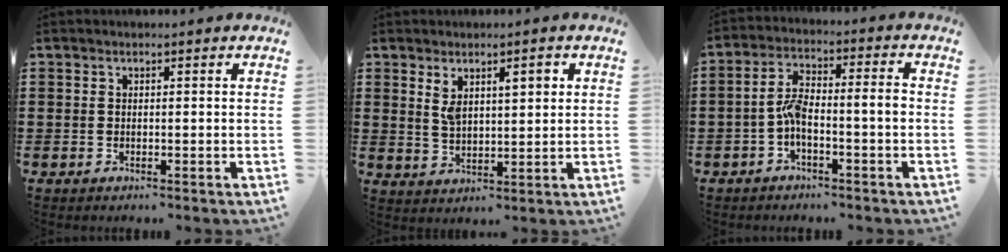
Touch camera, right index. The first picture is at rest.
{"total": 4.6, "force": [1.9, 2.0, 3.6], "torque": [-0.060, 0.002, 0.028]}
{"total": 5.9, "force": [-1.6, 1.5, 5.5], "torque": [-0.112, 0.004, -0.035]}